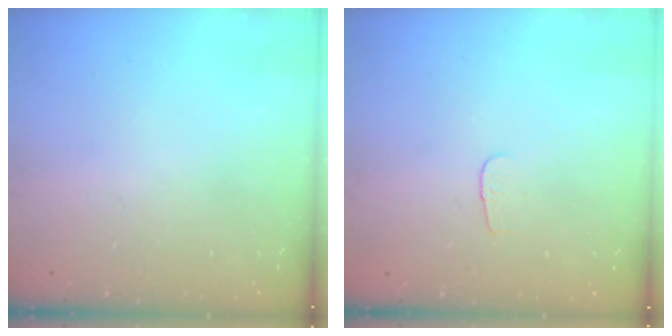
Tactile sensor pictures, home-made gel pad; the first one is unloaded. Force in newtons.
{"total": 2.9, "press": 2.8, "slide": 0.3}